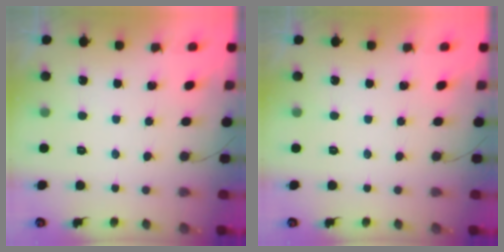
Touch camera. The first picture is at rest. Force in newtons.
{"total": 0.0}